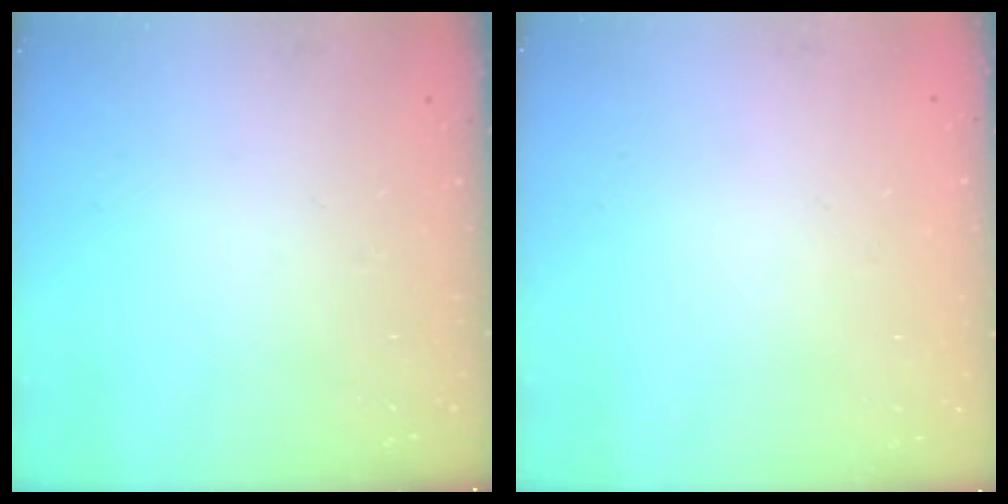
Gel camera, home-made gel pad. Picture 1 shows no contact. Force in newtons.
{"total": 1.9, "press": 1.9, "slide": 0.2}